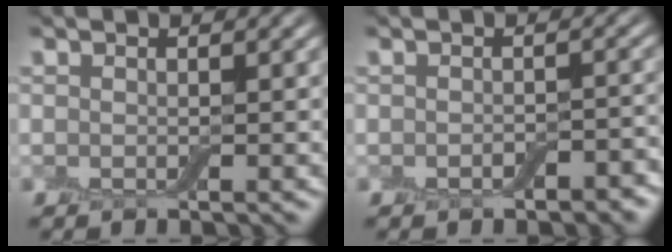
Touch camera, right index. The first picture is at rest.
{"total": 2.1, "force": [-1.0, 1.1, 1.5], "torque": [-0.024, -0.001, -0.012]}